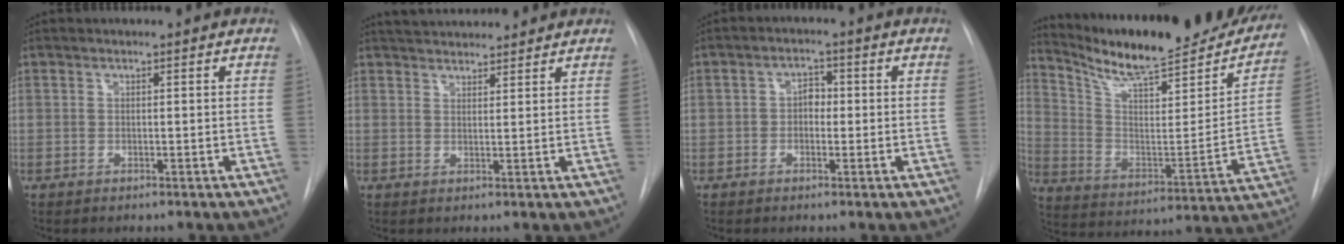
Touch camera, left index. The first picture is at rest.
{"total": 7.6, "force": [7.1, 1.6, 2.4], "torque": [-0.037, 0.025, 0.102]}
{"total": 2.8, "force": [-0.8, 1.8, 1.9], "torque": [-0.027, 0.008, -0.015]}
{"total": 25.6, "force": [22.6, 4.1, 11.3], "torque": [-0.181, -0.066, 0.323]}